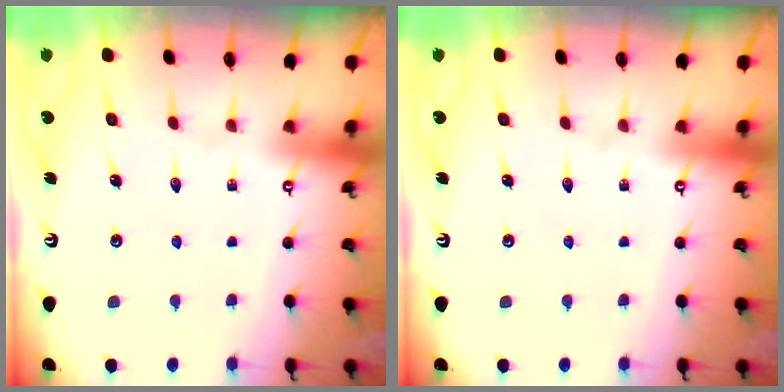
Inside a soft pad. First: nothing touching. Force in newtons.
{"total": 0.0}